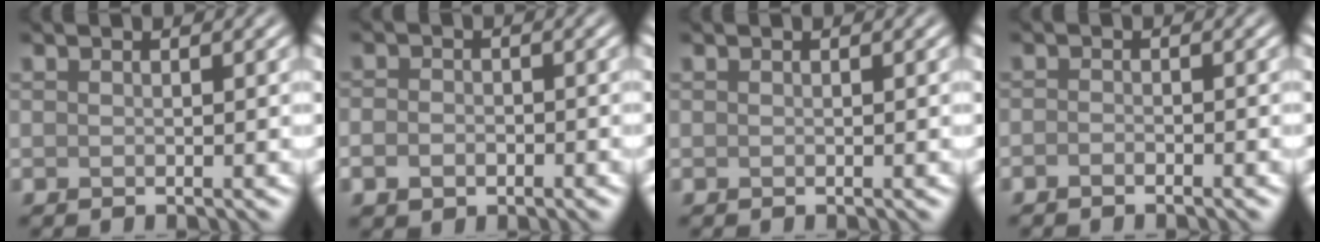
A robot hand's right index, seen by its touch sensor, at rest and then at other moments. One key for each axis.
{"total": 2.1, "fx": -0.8, "fy": 1.5, "fz": 1.2, "tx": -0.018, "ty": -0.002, "tz": -0.019}
{"total": 0.0}
{"total": 1.0, "fx": -0.8, "fy": 0.3, "fz": 0.5, "tx": -0.009, "ty": -0.001, "tz": -0.016}